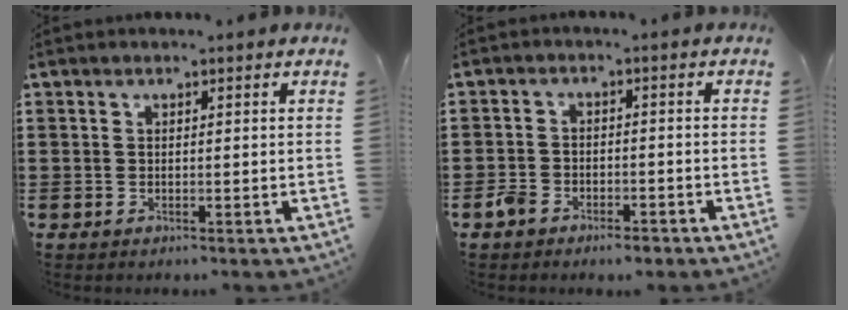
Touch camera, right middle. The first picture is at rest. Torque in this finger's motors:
{"motor_torque": [0.12, -0.06, 0.06, 0.02]}